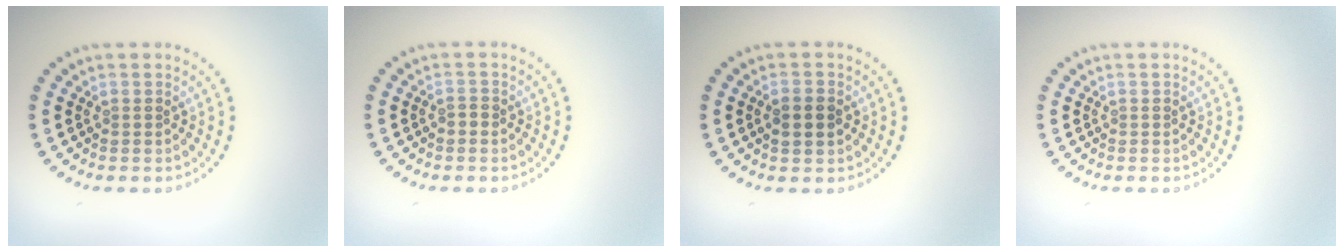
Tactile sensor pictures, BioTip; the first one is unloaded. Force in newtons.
{"total": 0.7, "press": 0.7, "slide": 0.2}
{"total": 2.1, "press": 2.1, "slide": 0.1}
{"total": 0.0}